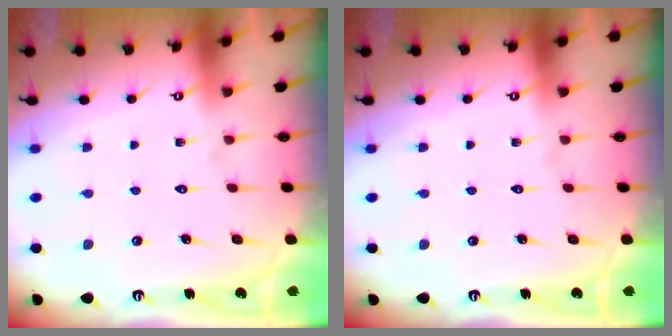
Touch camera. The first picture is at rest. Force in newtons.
{"total": 0.0}